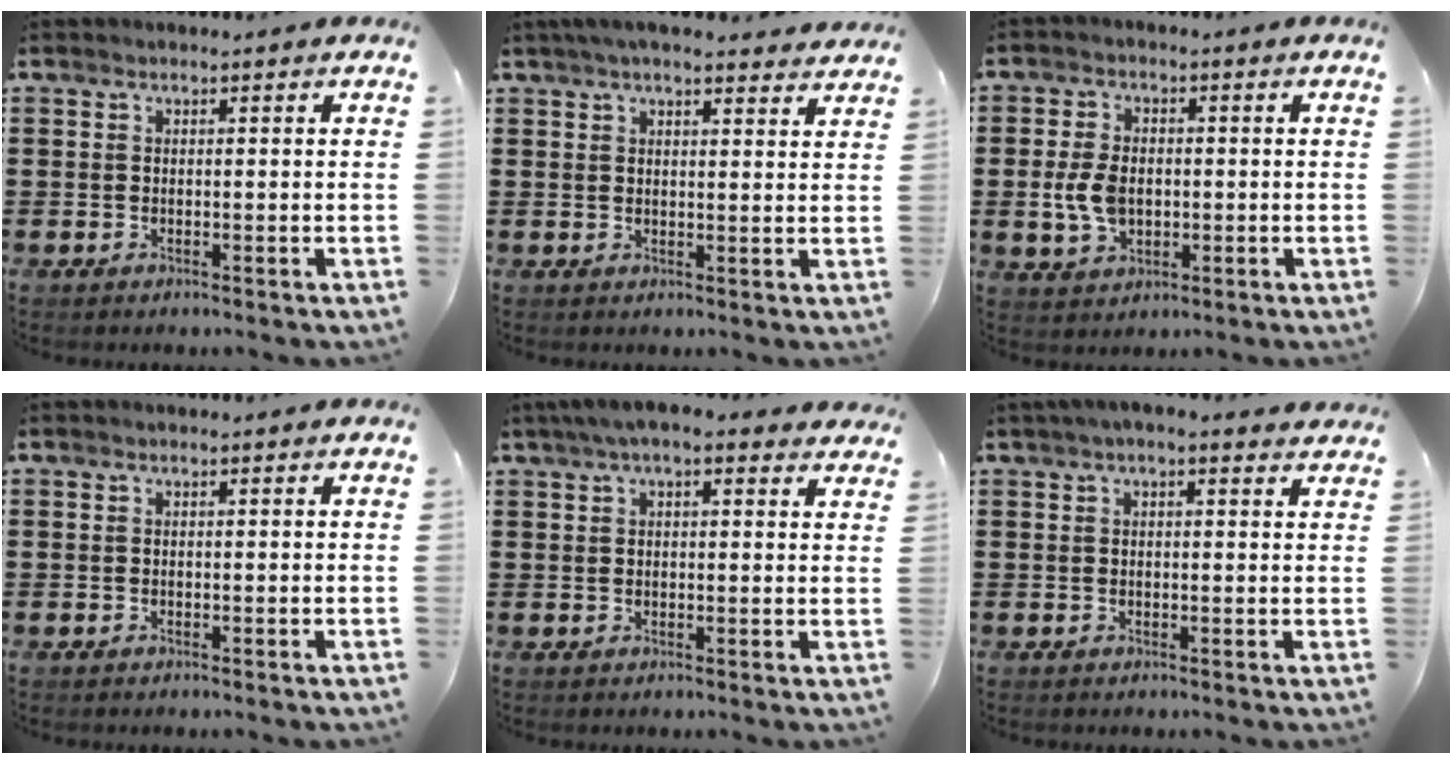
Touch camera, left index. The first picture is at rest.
{"total": 4.2, "force": [3.7, 0.8, 1.9], "torque": [-0.045, -0.001, 0.067]}
{"total": 6.1, "force": [-0.4, 4.0, 4.5], "torque": [-0.115, 0.001, -0.013]}
{"total": 0.0}
{"total": 4.7, "force": [3.3, 1.3, 3.0], "torque": [-0.066, 0.003, 0.059]}
{"total": 2.2, "force": [1.4, 0.9, 1.5], "torque": [-0.032, 0.009, 0.024]}